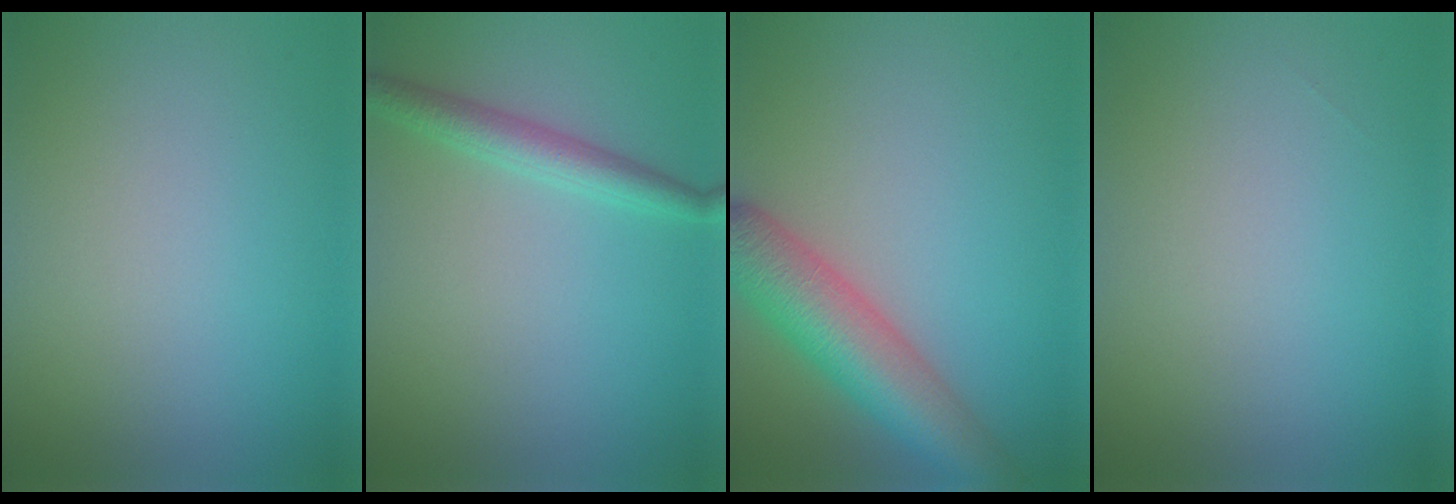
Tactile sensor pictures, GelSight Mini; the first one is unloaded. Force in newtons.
{"total": 2.7, "press": 2.7, "slide": 0.1}
{"total": 7.4, "press": 7.4, "slide": 0.4}
{"total": 0.0}